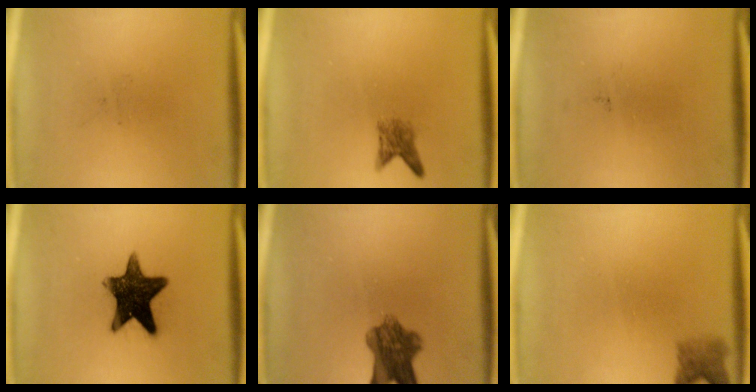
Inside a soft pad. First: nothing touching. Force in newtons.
{"total": 2.3}
{"total": 0.0}
{"total": 14.1}
{"total": 7.4}
{"total": 2.7}